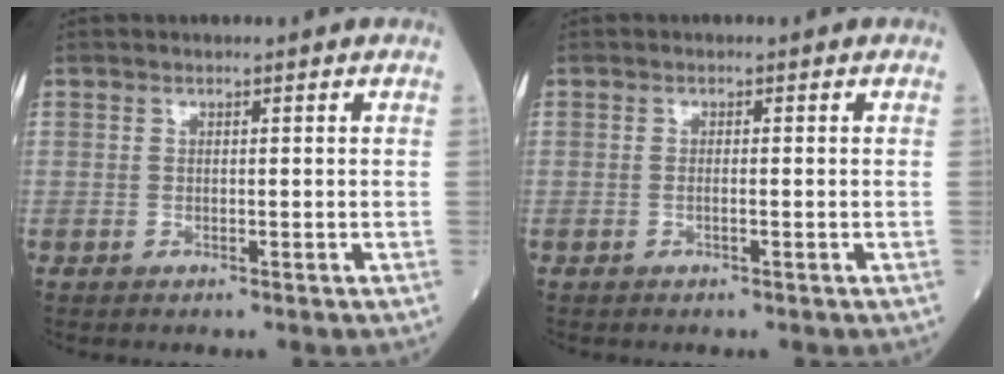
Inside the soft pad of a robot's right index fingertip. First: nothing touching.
{"total": 0.7, "force": [-0.2, 0.0, 0.7], "torque": [-0.014, 0.001, -0.005]}